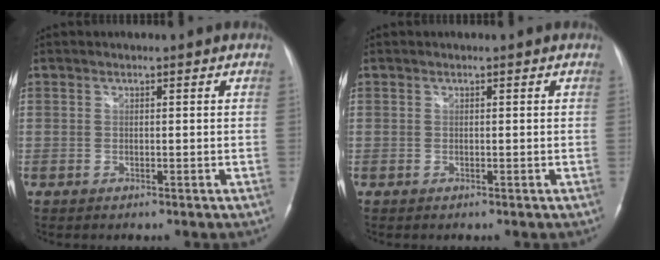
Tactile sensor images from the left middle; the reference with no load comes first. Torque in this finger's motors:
{"motor_torque": [0.00, 0.00, 0.02, 0.00]}